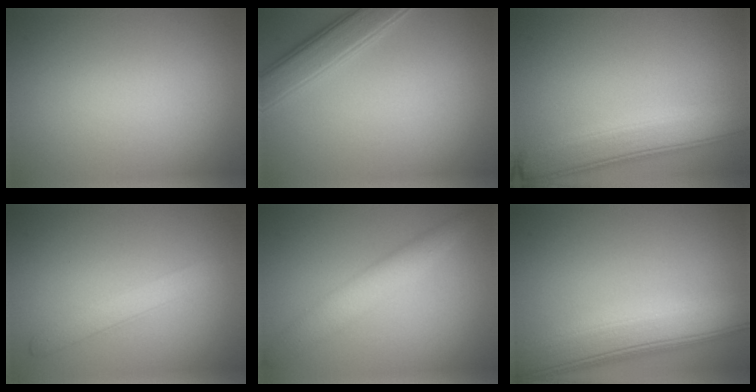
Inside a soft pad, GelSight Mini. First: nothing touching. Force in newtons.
{"total": 3.8, "press": 3.8, "slide": 0.1}
{"total": 5.6, "press": 5.6, "slide": 0.3}
{"total": 2.1, "press": 2.1, "slide": 0.0}
{"total": 3.6, "press": 3.6, "slide": 0.1}
{"total": 9.1, "press": 9.1, "slide": 0.5}